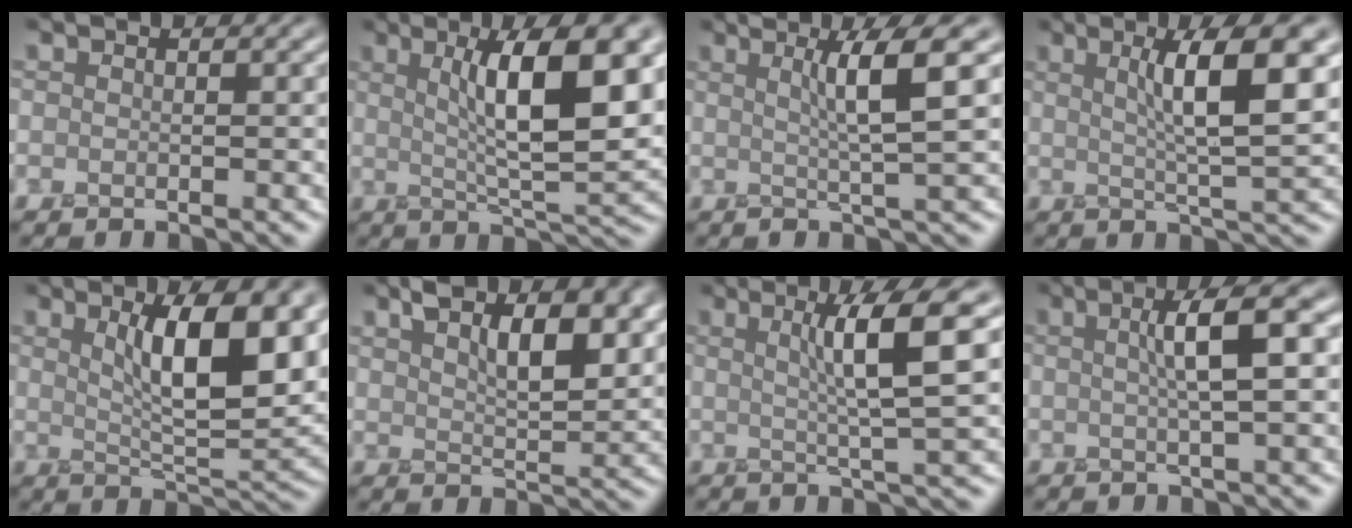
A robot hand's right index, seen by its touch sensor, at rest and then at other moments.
{"total": 9.4, "force": [2.7, 2.2, 8.7], "torque": [-0.120, -0.002, 0.048]}
{"total": 4.8, "force": [1.7, 0.4, 4.5], "torque": [-0.065, 0.010, 0.025]}
{"total": 7.1, "force": [2.3, 1.2, 6.7], "torque": [-0.089, 0.010, 0.034]}
{"total": 8.5, "force": [3.0, 2.3, 7.7], "torque": [-0.112, -0.005, 0.053]}
{"total": 5.8, "force": [3.2, 2.1, 4.3], "torque": [-0.074, 0.000, 0.057]}
{"total": 6.0, "force": [1.8, 0.5, 5.6], "torque": [-0.085, 0.010, 0.032]}
{"total": 5.0, "force": [1.0, 0.8, 4.9], "torque": [-0.069, 0.017, 0.011]}